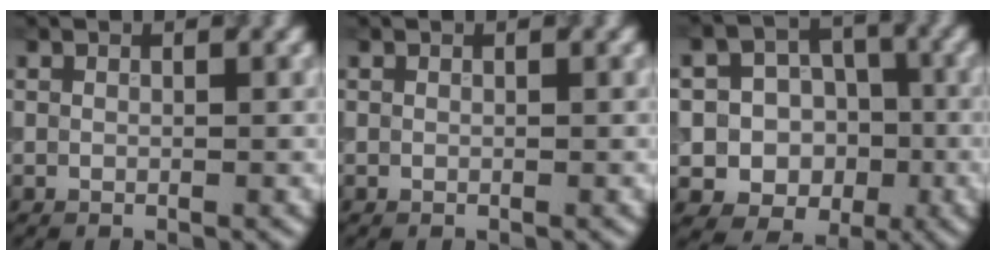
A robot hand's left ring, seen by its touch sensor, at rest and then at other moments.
{"total": 0.0}
{"total": 9.0, "force": [-2.2, 8.1, 3.1], "torque": [-0.034, 0.004, -0.061]}